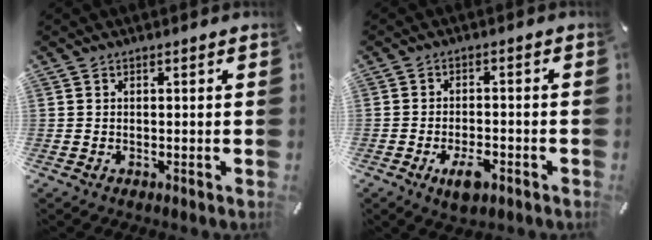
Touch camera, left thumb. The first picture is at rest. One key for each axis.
{"total": 5.8, "fx": -3.0, "fy": 2.6, "fz": 4.2, "tx": -0.082, "ty": 0.008, "tz": -0.054}